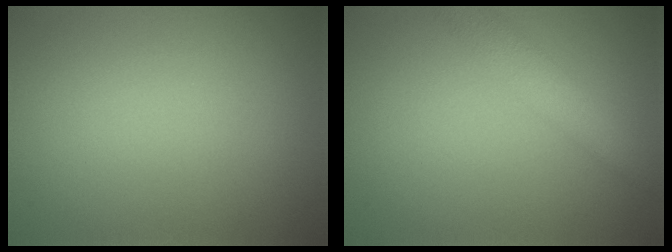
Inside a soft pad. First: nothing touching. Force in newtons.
{"total": 2.9, "press": 2.9, "slide": 0.1}